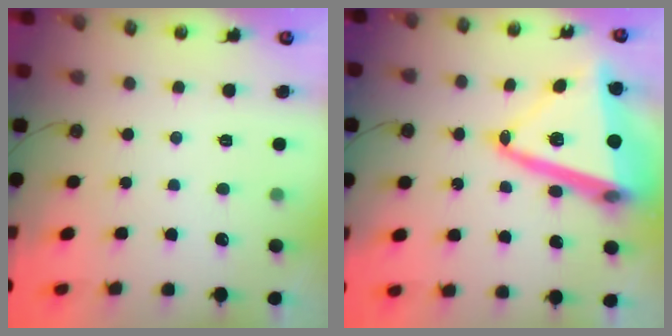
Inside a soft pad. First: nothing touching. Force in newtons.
{"total": 21.0, "press": 20.8, "slide": 2.6}